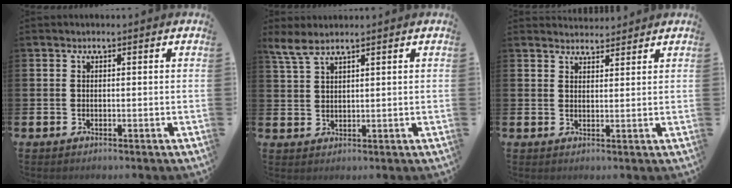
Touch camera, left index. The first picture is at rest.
{"total": 3.4, "force": [2.9, 0.6, 1.7], "torque": [-0.047, -0.004, 0.054]}
{"total": 2.8, "force": [2.7, 0.6, -0.3], "torque": [0.009, -0.017, 0.049]}